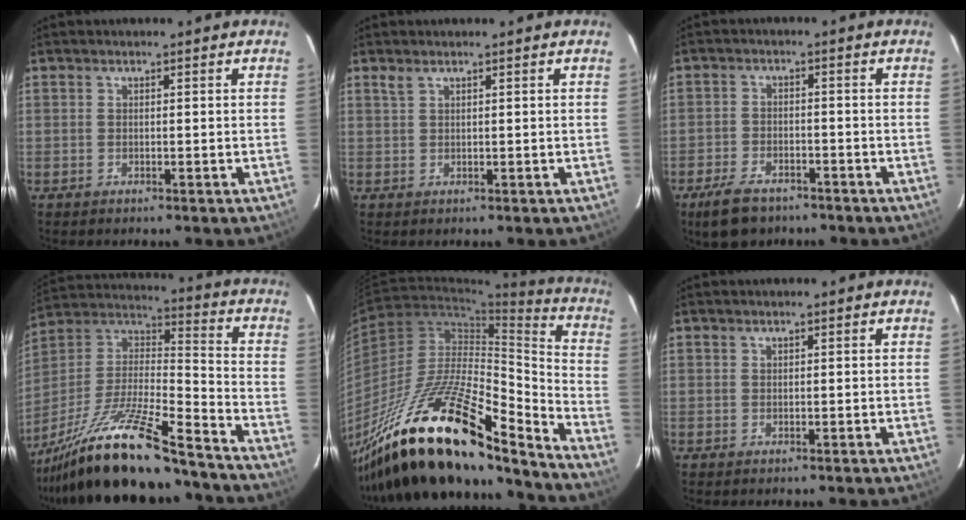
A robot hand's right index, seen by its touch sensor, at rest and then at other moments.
{"total": 1.0, "force": [0.8, 0.2, 0.6], "torque": [-0.014, 0.003, 0.017]}
{"total": 8.1, "force": [-6.0, 4.1, 3.7], "torque": [-0.100, -0.002, -0.103]}
{"total": 24.5, "force": [-18.9, 4.1, 15.1], "torque": [-0.288, -0.026, -0.321]}
{"total": 28.7, "force": [-20.9, 7.6, 18.1], "torque": [-0.316, -0.028, -0.362]}
{"total": 0.0}